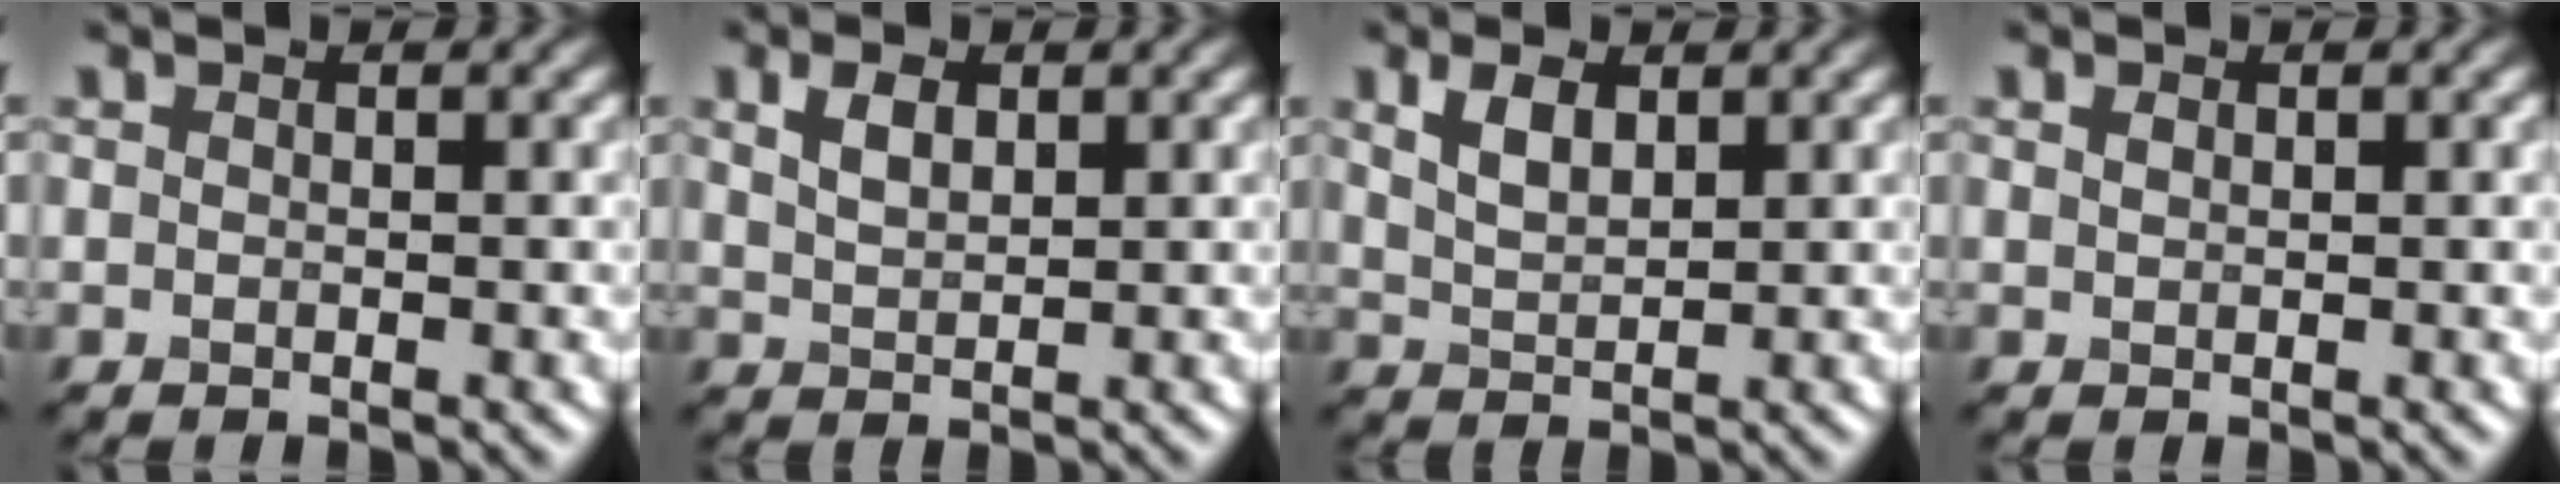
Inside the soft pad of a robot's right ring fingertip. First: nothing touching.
{"total": 2.5, "force": [1.3, 1.3, 1.7], "torque": [-0.040, 0.002, 0.029]}
{"total": 3.0, "force": [1.6, 1.4, 2.0], "torque": [-0.046, 0.001, 0.035]}
{"total": 0.6, "force": [0.3, 0.4, 0.3], "torque": [-0.009, 0.001, 0.009]}